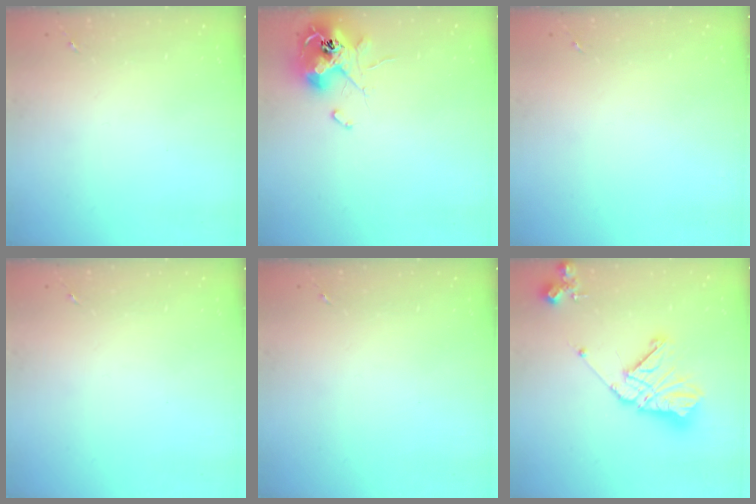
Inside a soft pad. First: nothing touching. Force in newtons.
{"total": 12.4, "press": 12.4, "slide": 1.0}
{"total": 0.0}
{"total": 0.0}
{"total": 0.0}
{"total": 17.8, "press": 17.7, "slide": 2.1}